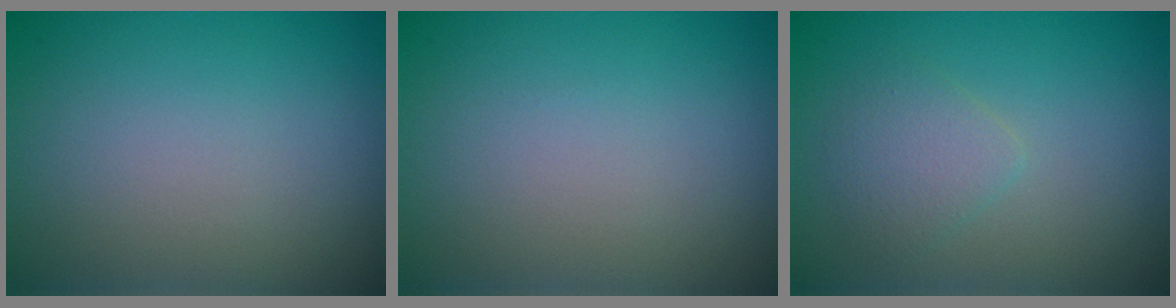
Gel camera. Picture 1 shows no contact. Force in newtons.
{"total": 0.0}
{"total": 2.0, "press": 1.9, "slide": 0.1}